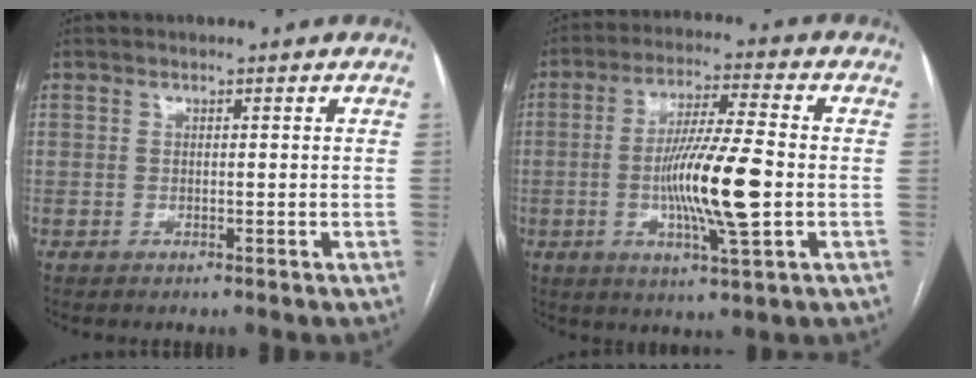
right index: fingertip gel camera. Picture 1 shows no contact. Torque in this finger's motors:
{"motor_torque": [0.81, 0.11, 0.40, 0.11]}